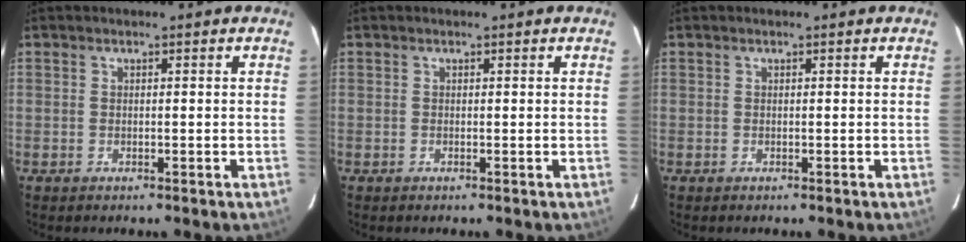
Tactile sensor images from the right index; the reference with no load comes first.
{"total": 0.0}
{"total": 0.0}